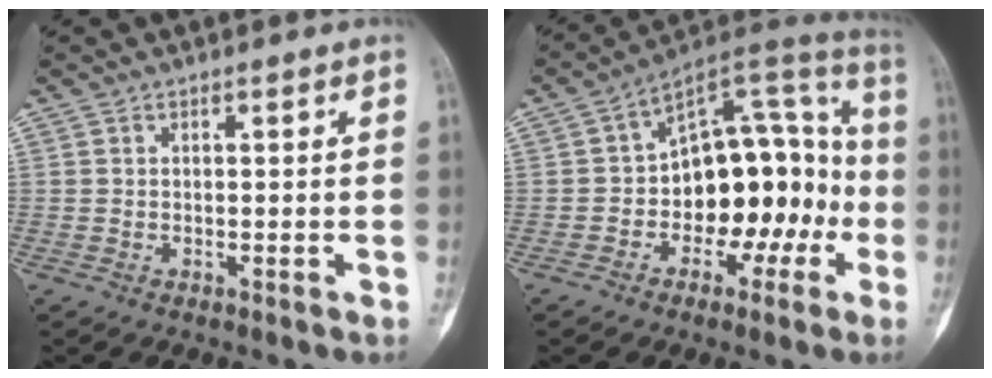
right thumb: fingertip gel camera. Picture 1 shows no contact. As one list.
[{"total": 18.3, "force": [-3.2, 11.5, 13.9], "torque": [-0.139, 0.063, -0.046]}]